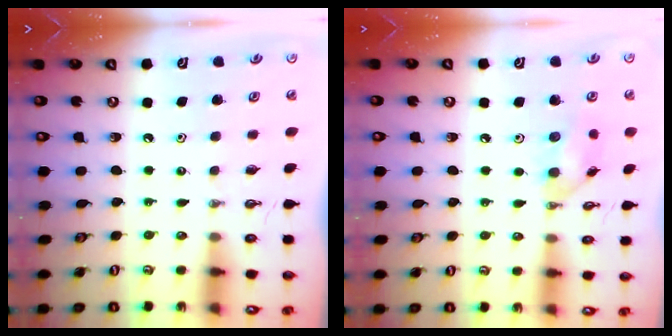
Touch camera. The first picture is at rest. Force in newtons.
{"total": 9.6, "press": 9.6, "slide": 0.4}